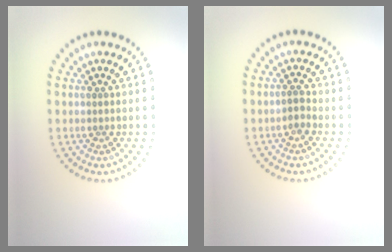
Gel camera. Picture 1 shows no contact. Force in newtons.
{"total": 0.9, "press": 0.6, "slide": 0.6}